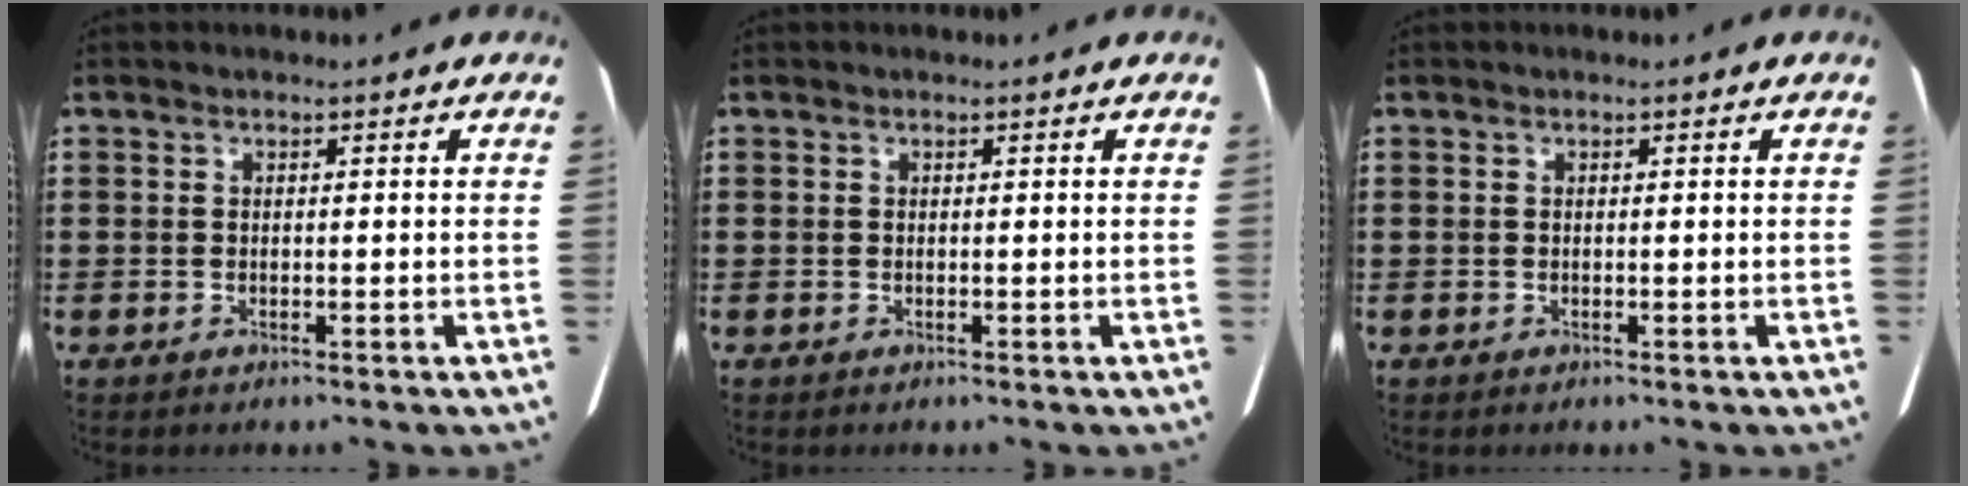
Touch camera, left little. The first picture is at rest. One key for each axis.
{"total": 0.0}
{"total": 0.0}